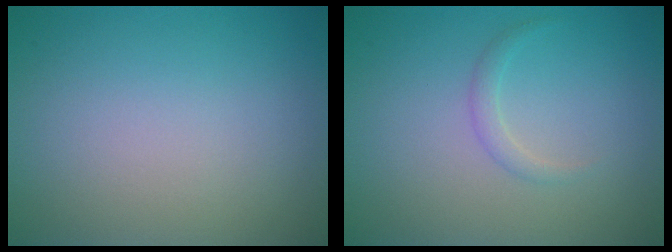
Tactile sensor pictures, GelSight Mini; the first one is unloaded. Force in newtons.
{"total": 1.0, "press": 1.0, "slide": 0.1}